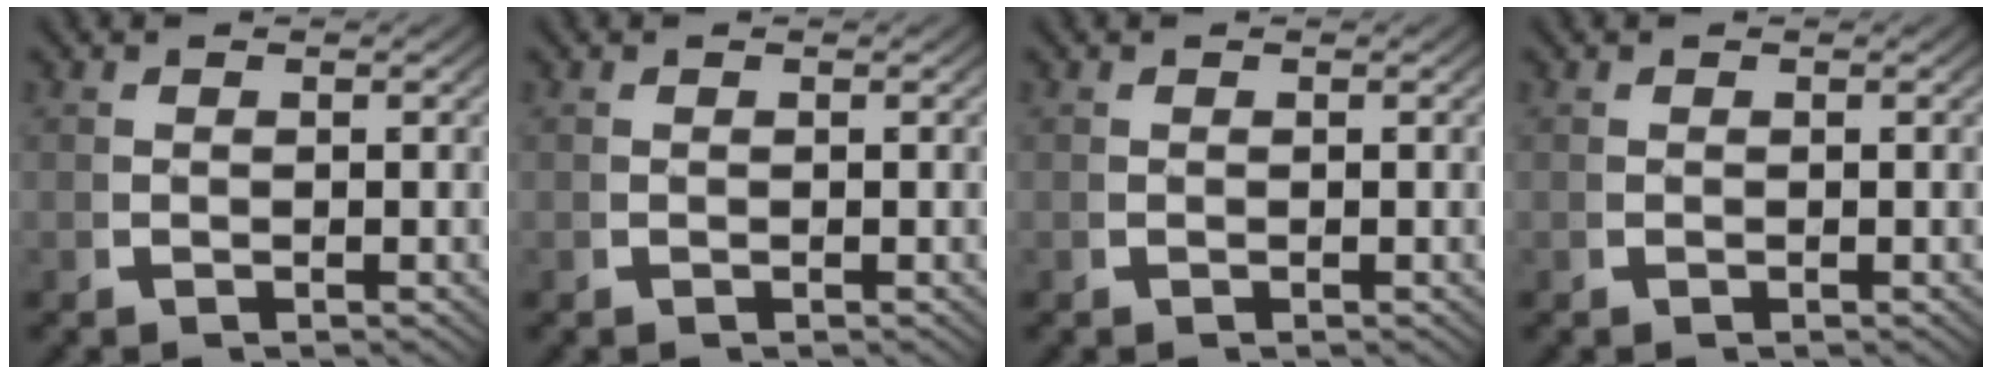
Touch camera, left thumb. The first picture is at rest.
{"total": 0.0}
{"total": 0.0}
{"total": 0.0}